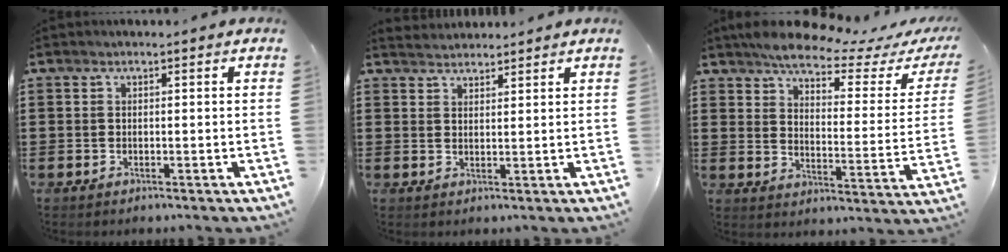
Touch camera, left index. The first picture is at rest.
{"total": 2.2, "force": [2.1, 0.3, -0.3], "torque": [-0.001, 0.001, 0.042]}
{"total": 6.3, "force": [5.6, 1.0, 2.9], "torque": [-0.077, -0.033, 0.092]}